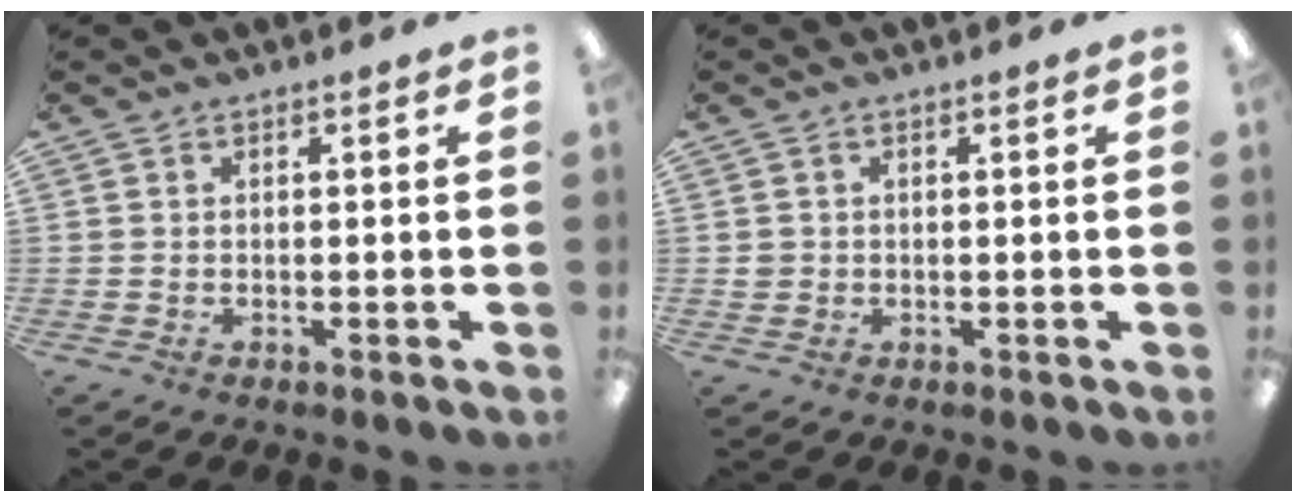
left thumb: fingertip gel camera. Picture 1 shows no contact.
{"total": 1.5, "force": [0.1, 1.5, 0.4], "torque": [-0.008, 0.004, 0.001]}